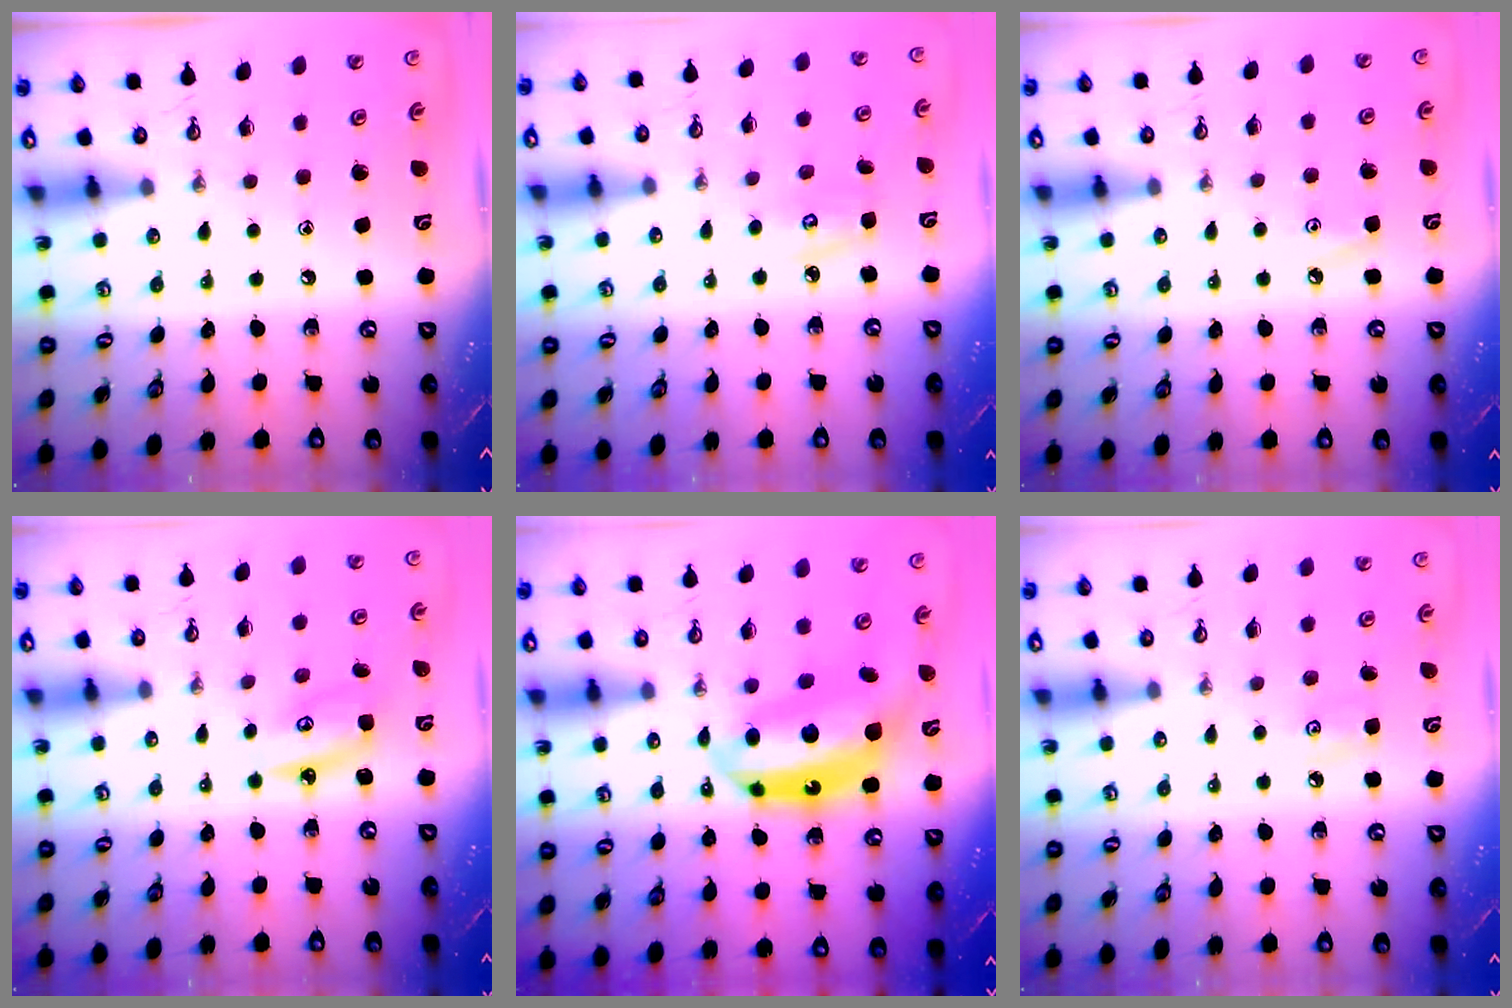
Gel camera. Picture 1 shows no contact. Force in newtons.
{"total": 4.7, "press": 4.7, "slide": 0.3}
{"total": 3.6, "press": 3.6, "slide": 0.5}
{"total": 3.9, "press": 3.9, "slide": 0.2}
{"total": 13.6, "press": 13.6, "slide": 1.1}
{"total": 3.9, "press": 3.8, "slide": 0.6}